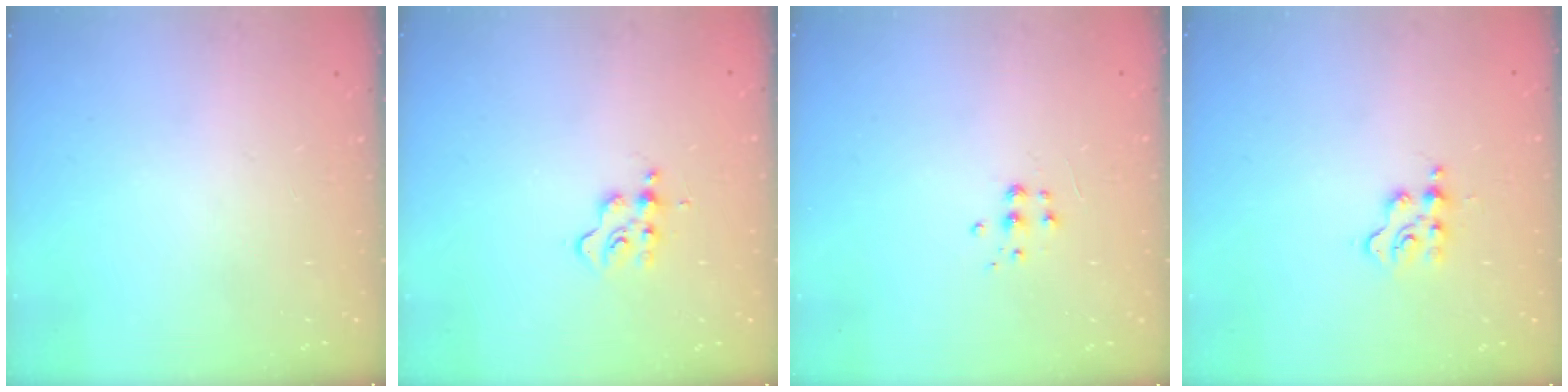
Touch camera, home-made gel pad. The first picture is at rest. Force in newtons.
{"total": 6.7, "press": 6.7, "slide": 0.6}
{"total": 4.9, "press": 4.9, "slide": 0.5}
{"total": 3.6, "press": 3.6, "slide": 0.5}